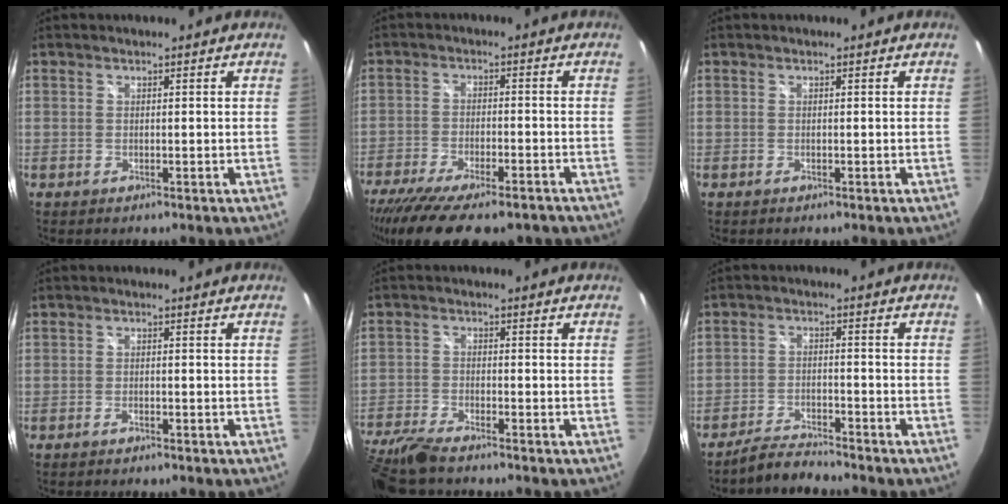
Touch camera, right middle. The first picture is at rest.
{"total": 18.5, "force": [-14.4, 5.4, 10.3], "torque": [-0.207, -0.056, -0.218]}
{"total": 0.0}
{"total": 1.3, "force": [-1.1, 0.5, 0.5], "torque": [-0.013, 0.001, -0.019]}
{"total": 10.7, "force": [-9.1, 2.1, 5.1], "torque": [-0.136, -0.027, -0.177]}
{"total": 5.0, "force": [-4.9, 0.3, 1.0], "torque": [-0.040, 0.002, -0.090]}